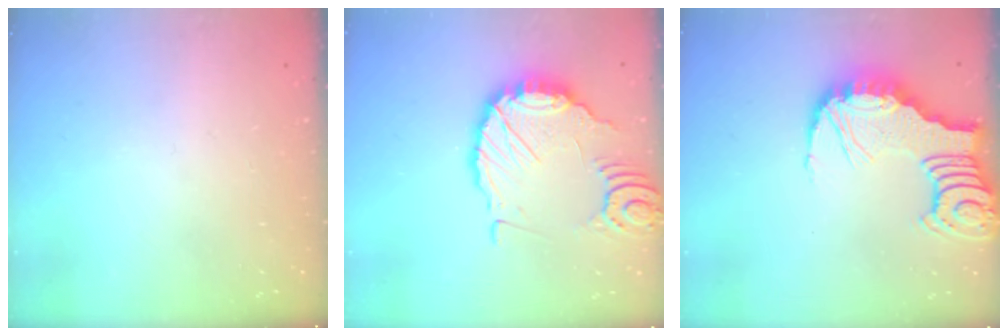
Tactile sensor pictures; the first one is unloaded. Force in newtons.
{"total": 12.8, "press": 12.7, "slide": 1.7}
{"total": 10.6, "press": 10.6, "slide": 1.2}